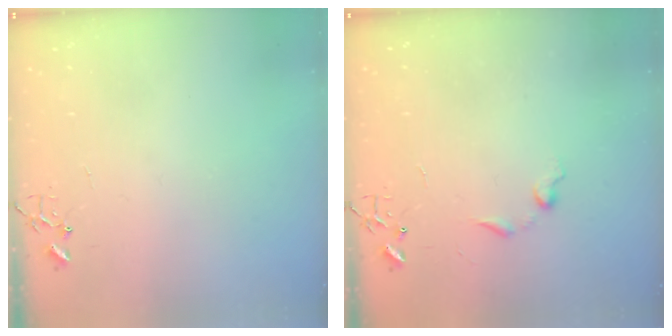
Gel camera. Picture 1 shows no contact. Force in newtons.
{"total": 4.8, "press": 4.8, "slide": 0.7}